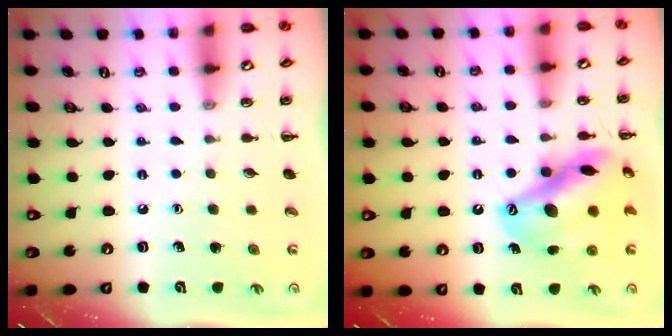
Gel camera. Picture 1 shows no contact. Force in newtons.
{"total": 17.8, "press": 17.6, "slide": 2.8}